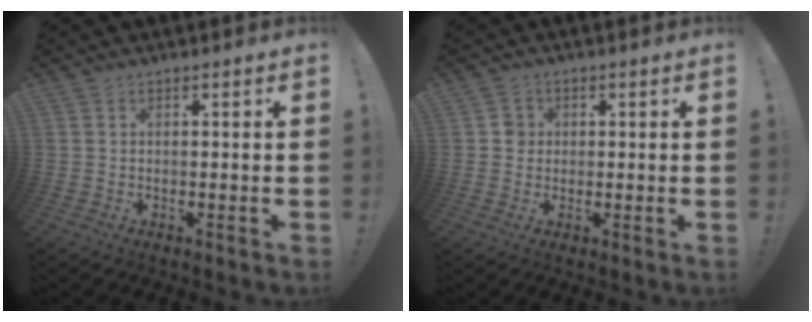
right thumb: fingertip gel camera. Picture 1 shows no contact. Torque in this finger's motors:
{"motor_torque": [-0.04, 0.09, 0.27, -0.15, -0.04]}